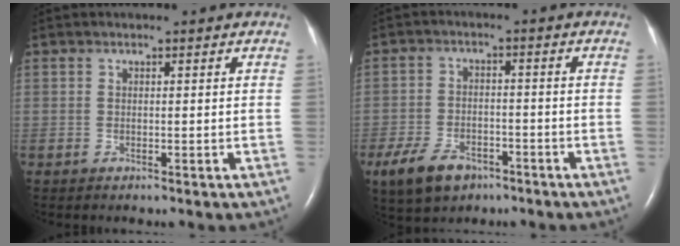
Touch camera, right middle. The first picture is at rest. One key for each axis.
{"total": 8.0, "fx": -5.0, "fy": 4.6, "fz": 4.2, "tx": -0.088, "ty": -0.005, "tz": -0.082}